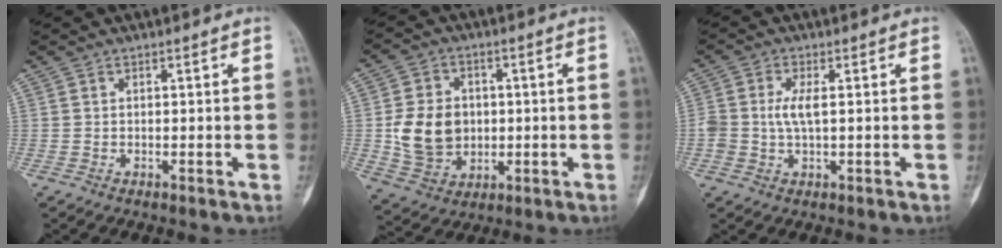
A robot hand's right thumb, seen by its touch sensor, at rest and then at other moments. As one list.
[{"total": 11.6, "force": [0.0, 9.4, 6.9], "torque": [-0.099, 0.001, 0.010]}, {"total": 3.8, "force": [0.1, 1.5, 3.5], "torque": [-0.090, 0.005, 0.005]}]